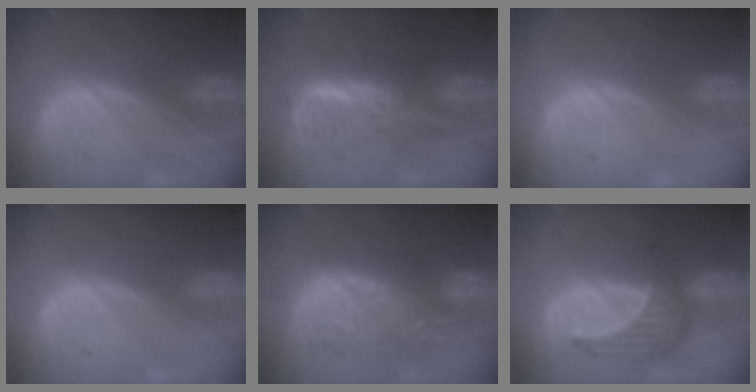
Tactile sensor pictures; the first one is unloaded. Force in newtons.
{"total": 5.9, "press": 5.7, "slide": 1.7}
{"total": 0.0}
{"total": 0.0}
{"total": 9.2, "press": 9.2, "slide": 0.3}
{"total": 6.5, "press": 6.4, "slide": 1.1}